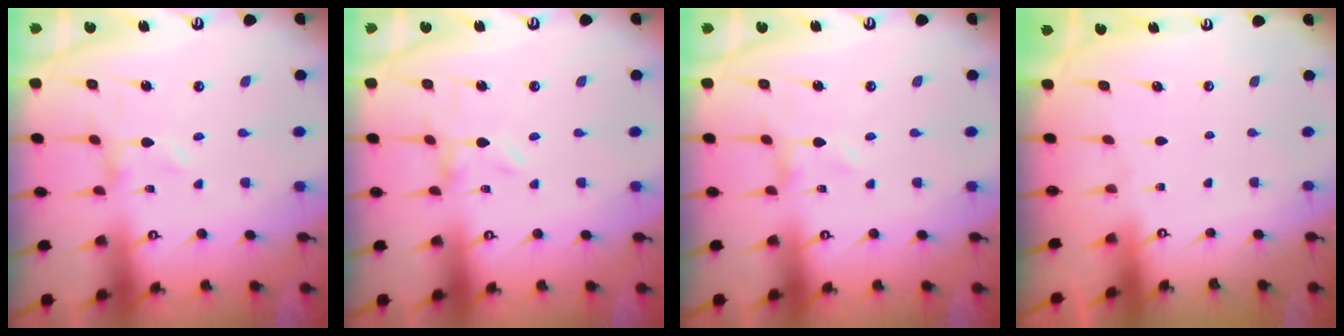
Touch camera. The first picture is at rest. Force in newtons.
{"total": 0.0}
{"total": 0.0}
{"total": 0.0}